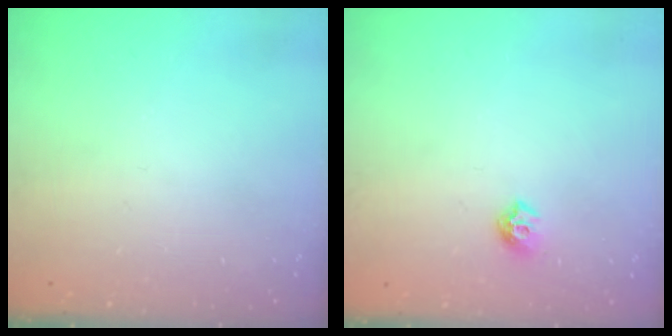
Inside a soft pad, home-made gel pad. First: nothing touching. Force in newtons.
{"total": 6.9, "press": 6.8, "slide": 0.7}